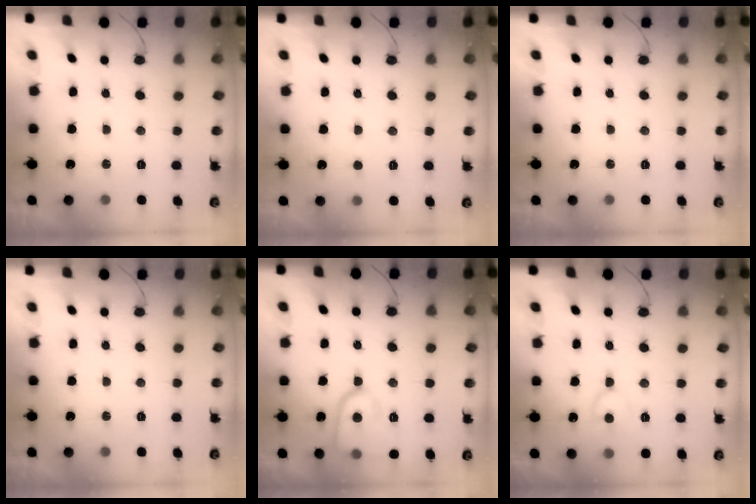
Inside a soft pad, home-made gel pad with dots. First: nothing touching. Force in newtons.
{"total": 3.4, "press": 3.4, "slide": 0.4}
{"total": 0.0}
{"total": 0.0}
{"total": 10.4, "press": 10.4, "slide": 0.4}
{"total": 7.9, "press": 7.9, "slide": 0.6}